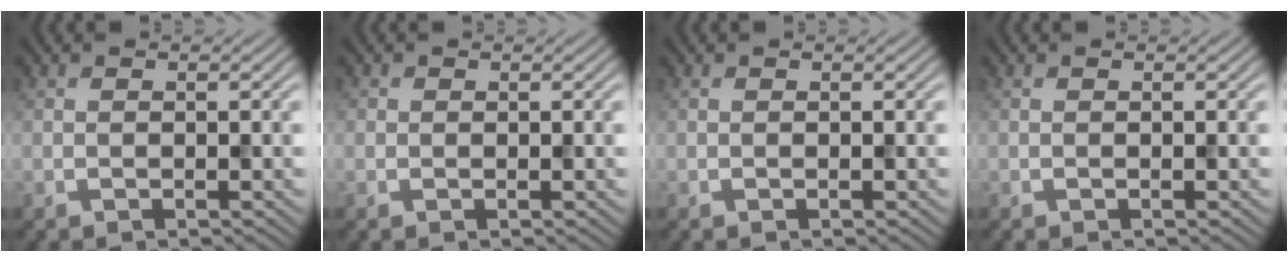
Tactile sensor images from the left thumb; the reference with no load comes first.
{"total": 0.7, "force": [0.2, 0.7, 0.1], "torque": [0.002, -0.002, 0.002]}
{"total": 0.0}
{"total": 0.0}